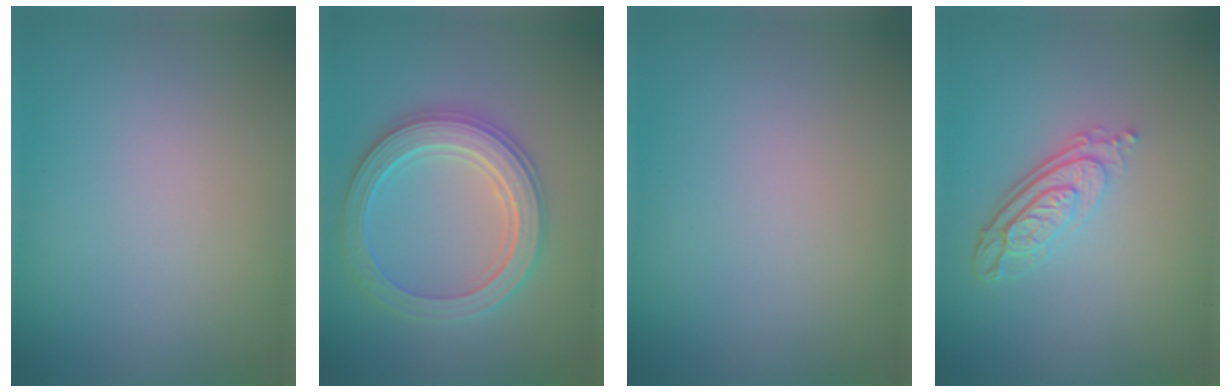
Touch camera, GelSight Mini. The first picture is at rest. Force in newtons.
{"total": 5.5, "press": 5.5, "slide": 0.9}
{"total": 0.0}
{"total": 4.0, "press": 2.9, "slide": 2.7}